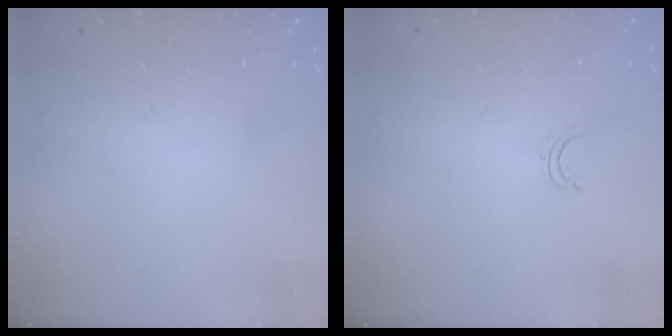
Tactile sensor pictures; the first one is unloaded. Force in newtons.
{"total": 2.8, "press": 2.8, "slide": 0.2}